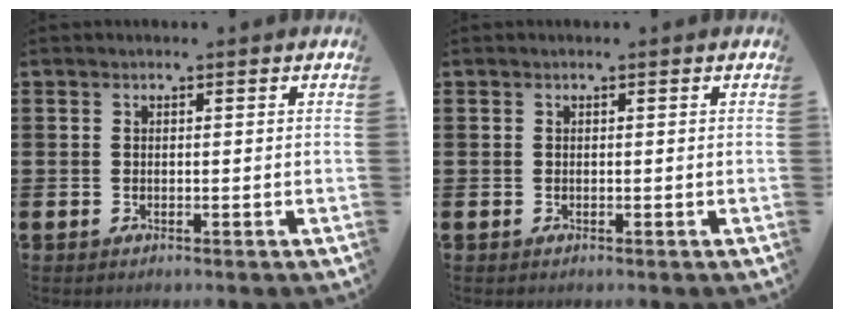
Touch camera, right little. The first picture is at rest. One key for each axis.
{"total": 0.0}